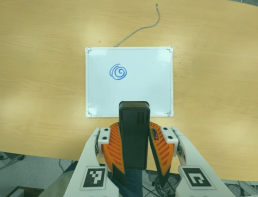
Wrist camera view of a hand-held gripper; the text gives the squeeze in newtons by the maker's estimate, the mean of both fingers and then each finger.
{"total": 11.0, "left": 8.6, "right": 13.4}